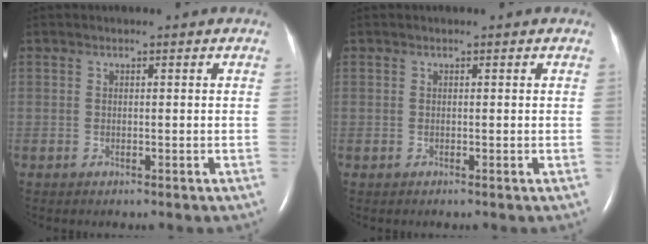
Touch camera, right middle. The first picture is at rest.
{"total": 0.0}